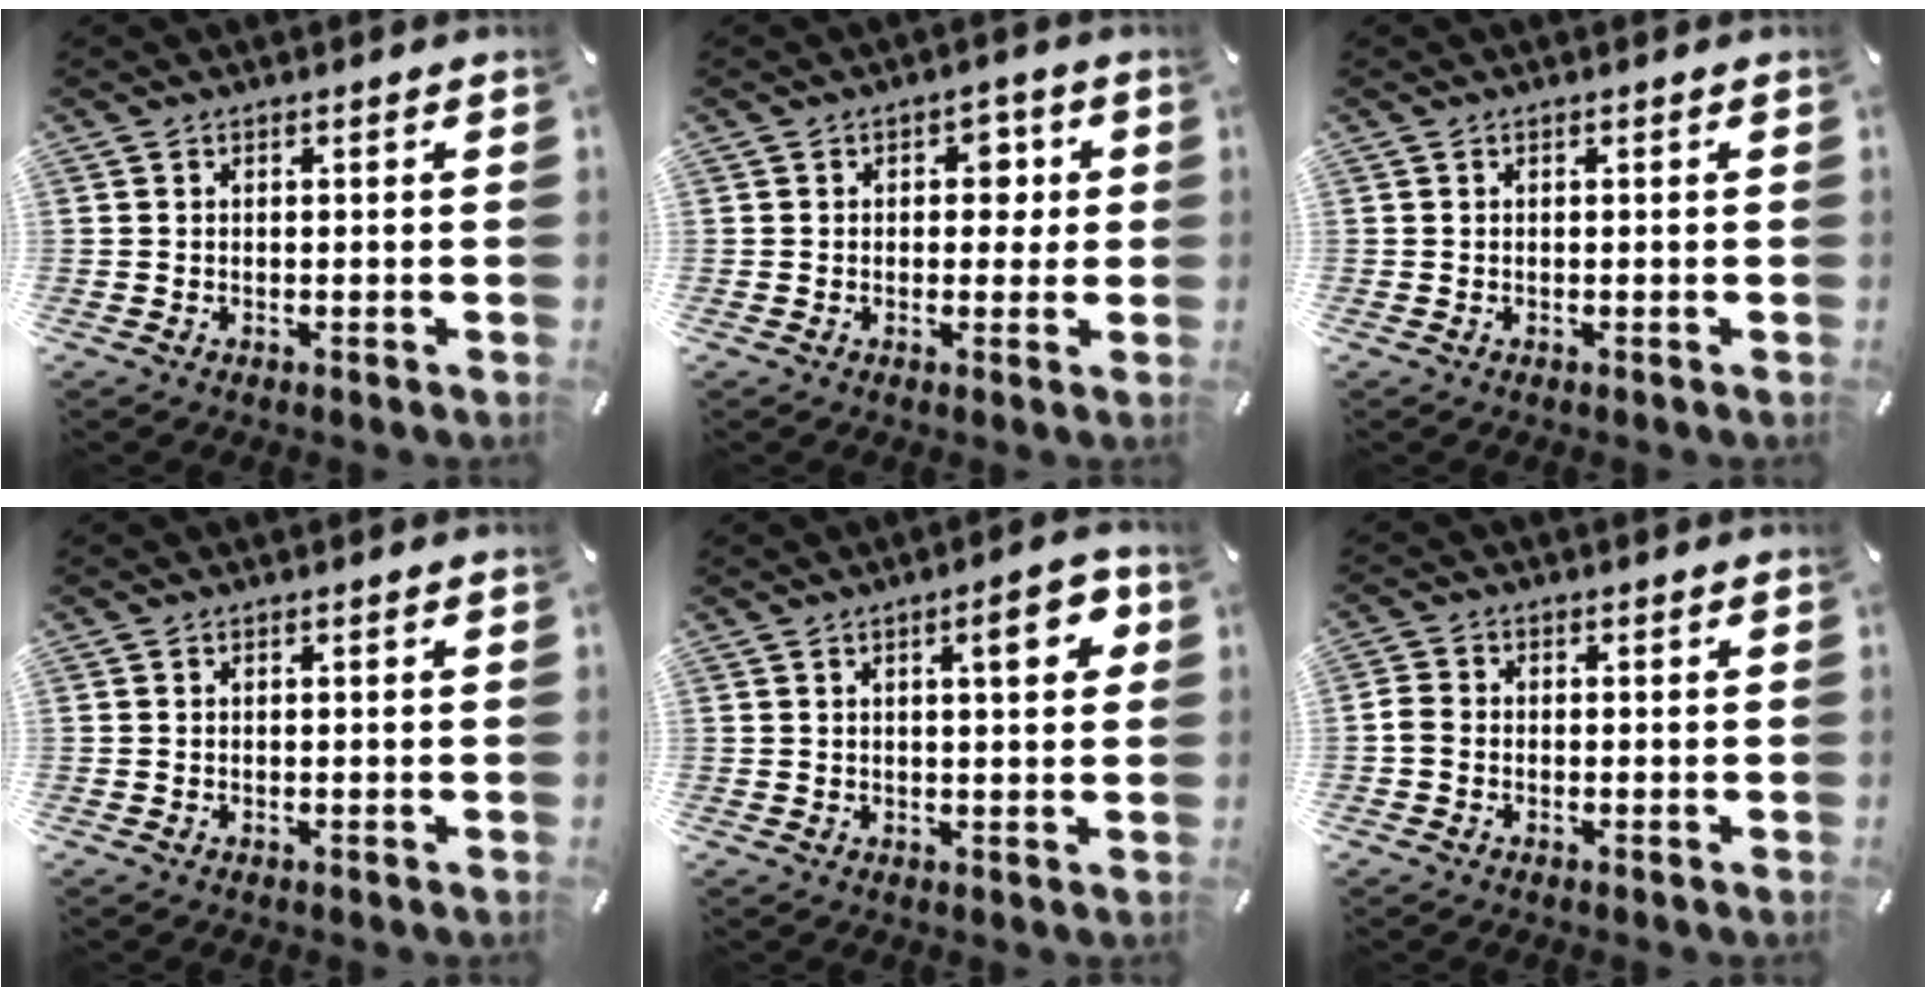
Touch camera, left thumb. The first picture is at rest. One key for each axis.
{"total": 4.8, "fx": 0.6, "fy": 3.4, "fz": 3.4, "tx": -0.022, "ty": -0.008, "tz": -0.004}
{"total": 0.0}
{"total": 0.0}
{"total": 7.6, "fx": 3.0, "fy": 2.0, "fz": 6.7, "tx": -0.093, "ty": -0.007, "tz": 0.040}
{"total": 2.2, "fx": -0.7, "fy": 1.8, "fz": 1.1, "tx": -0.025, "ty": 0.003, "tz": -0.016}